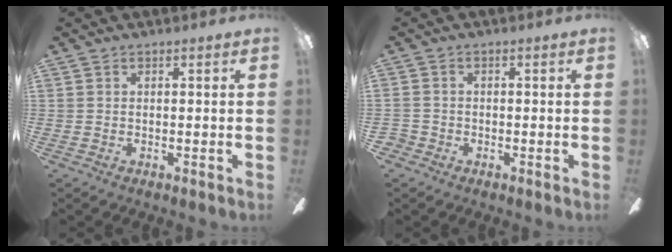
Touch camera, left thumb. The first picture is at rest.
{"total": 2.3, "force": [-1.5, 1.7, 0.6], "torque": [-0.009, 0.009, -0.030]}